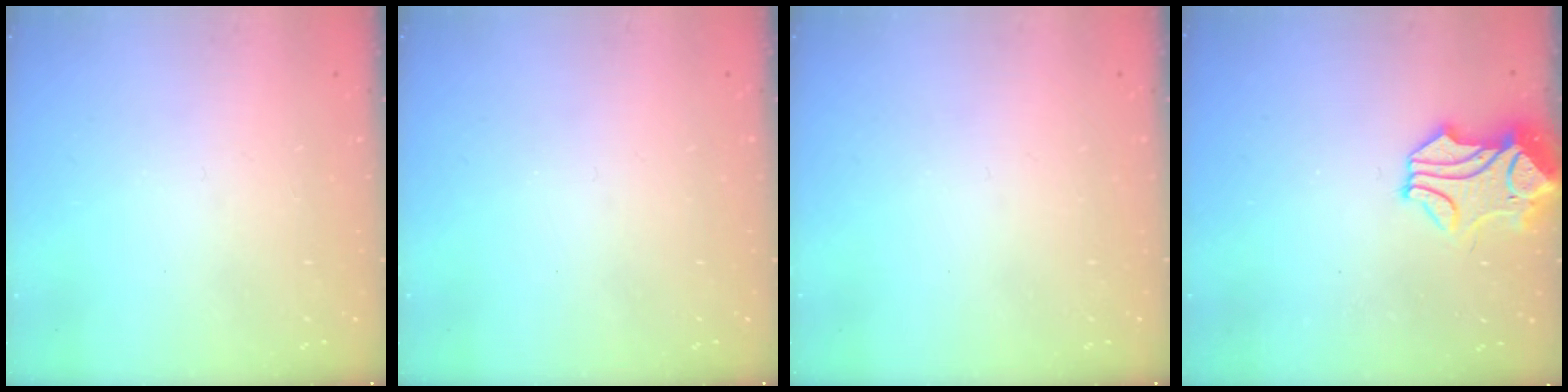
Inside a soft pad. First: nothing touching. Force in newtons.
{"total": 0.0}
{"total": 0.0}
{"total": 1.4, "press": 0.6, "slide": 1.3}